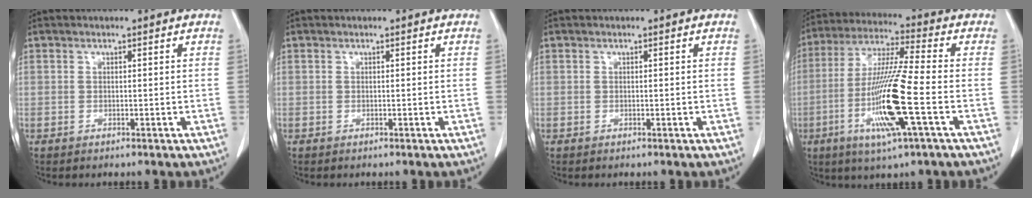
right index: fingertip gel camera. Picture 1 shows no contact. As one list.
[{"total": 0.0}, {"total": 0.0}, {"total": 14.6, "force": [-4.3, -0.1, 14.0], "torque": [-0.287, -0.017, -0.086]}]